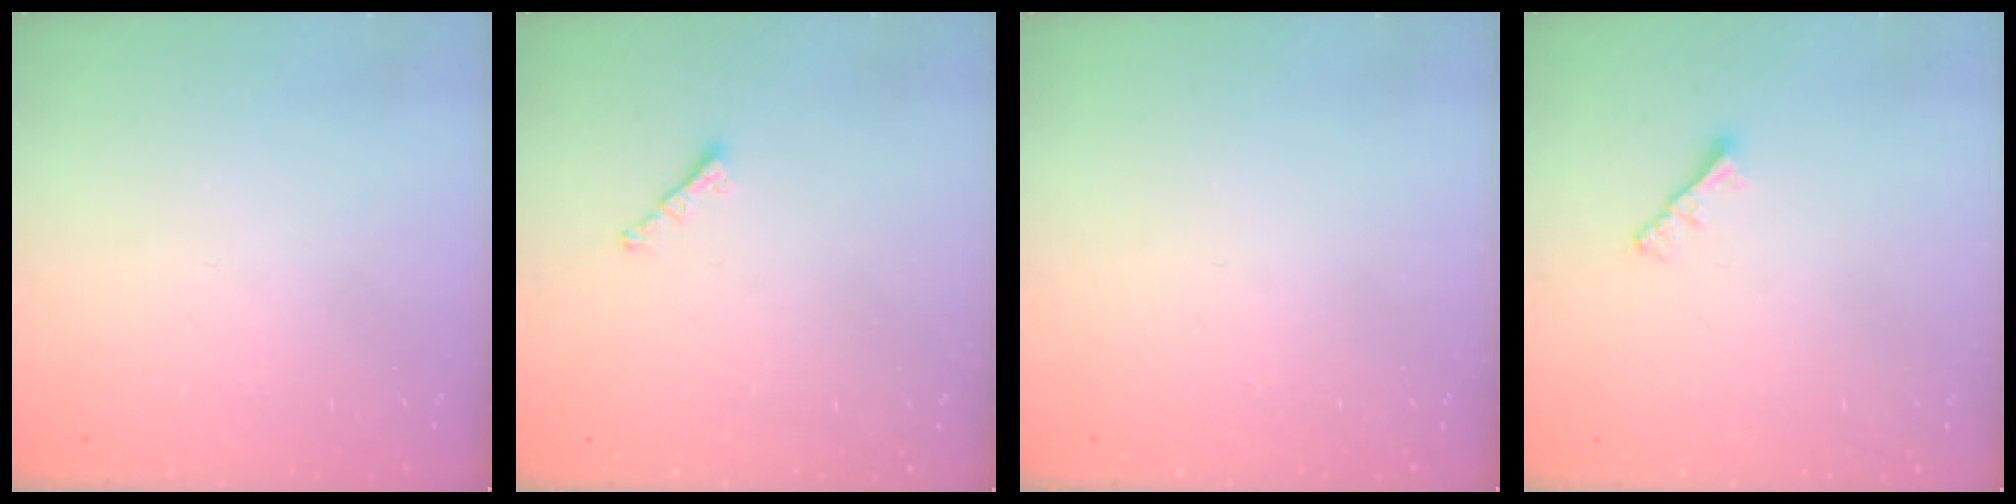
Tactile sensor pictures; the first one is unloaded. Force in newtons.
{"total": 0.8, "press": 0.7, "slide": 0.4}
{"total": 0.0}
{"total": 2.2, "press": 2.1, "slide": 0.6}